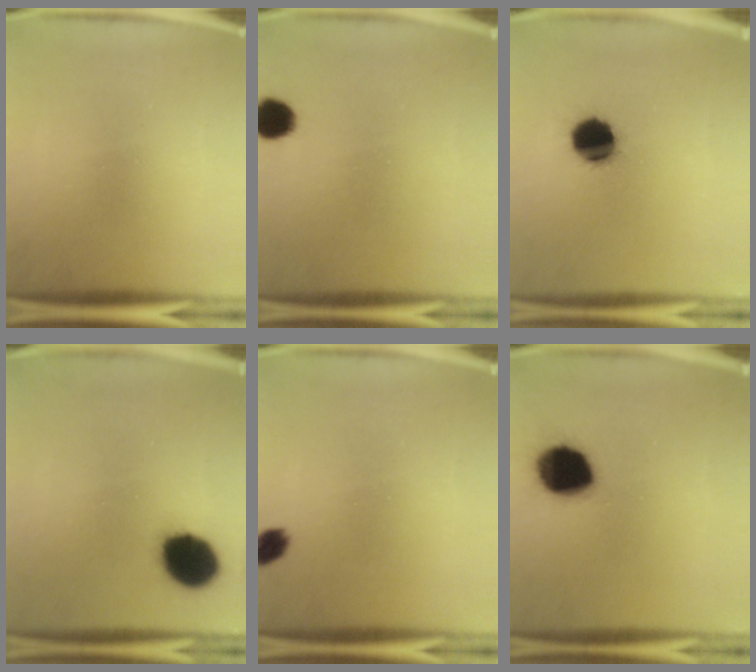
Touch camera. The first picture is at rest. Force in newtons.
{"total": 5.5}
{"total": 11.2}
{"total": 14.5}
{"total": 2.9}
{"total": 15.1}